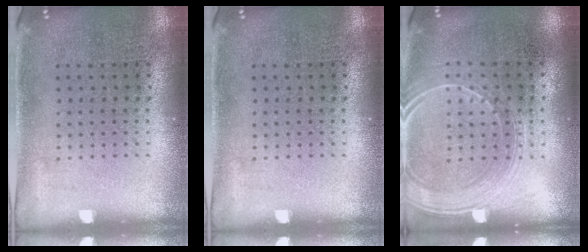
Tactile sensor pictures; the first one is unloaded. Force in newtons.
{"total": 0.0}
{"total": 1.8, "press": 1.6, "slide": 0.7}